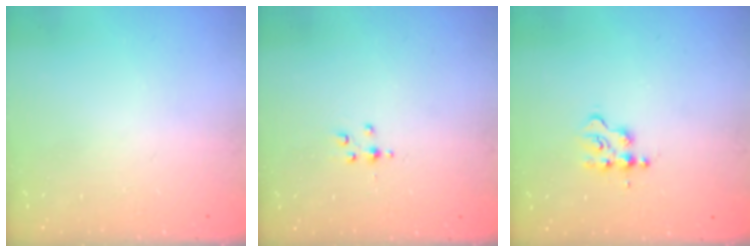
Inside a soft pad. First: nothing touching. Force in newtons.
{"total": 2.7, "press": 2.7, "slide": 0.4}
{"total": 2.9, "press": 2.9, "slide": 0.4}